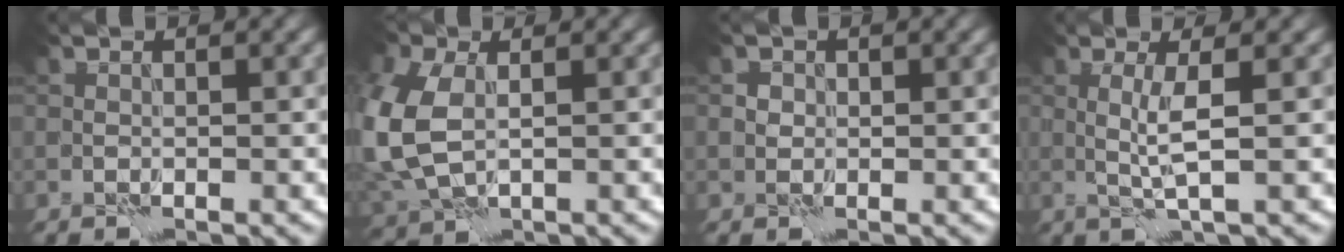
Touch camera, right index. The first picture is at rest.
{"total": 9.2, "force": [0.0, 6.2, 6.7], "torque": [-0.201, -0.011, 0.010]}
{"total": 1.0, "force": [0.2, 1.0, 0.2], "torque": [-0.003, 0.001, -0.001]}
{"total": 2.6, "force": [0.3, 0.2, 2.6], "torque": [-0.055, -0.001, 0.004]}